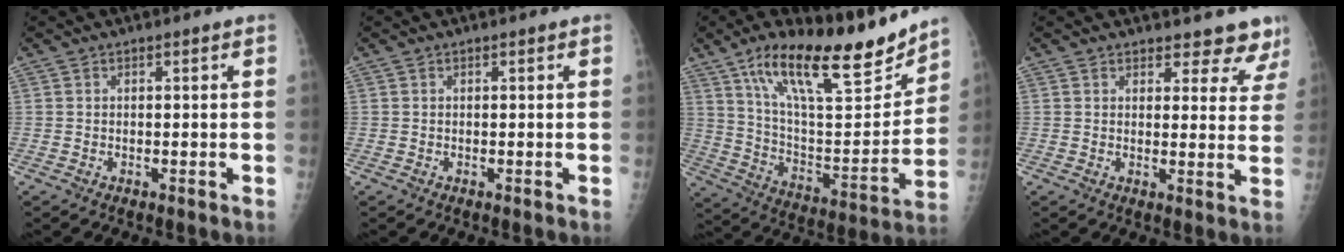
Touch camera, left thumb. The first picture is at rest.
{"total": 0.0}
{"total": 24.6, "force": [17.1, 7.5, 16.0], "torque": [-0.222, -0.063, 0.292]}
{"total": 7.4, "force": [6.7, 2.9, 1.0], "torque": [0.035, -0.035, 0.058]}